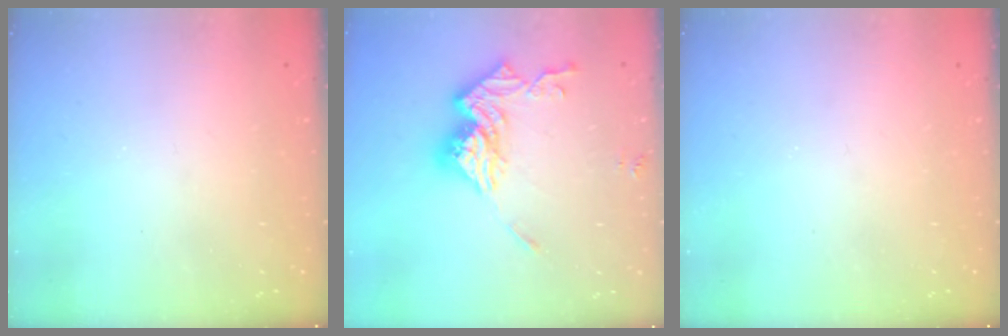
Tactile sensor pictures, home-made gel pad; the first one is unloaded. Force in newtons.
{"total": 15.8, "press": 15.7, "slide": 1.4}
{"total": 0.0}